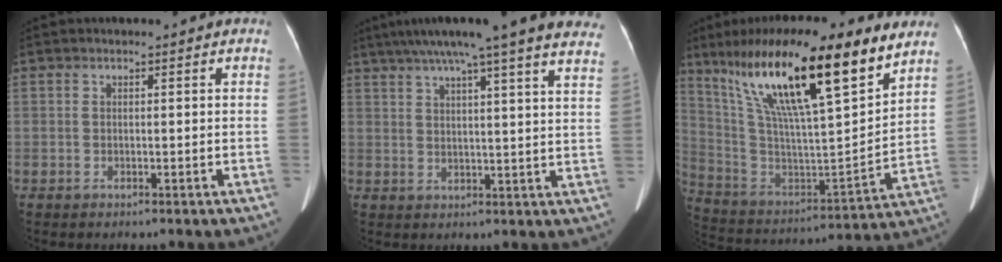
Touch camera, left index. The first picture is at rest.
{"total": 24.0, "force": [20.4, 0.1, 12.8], "torque": [-0.199, -0.007, 0.250]}
{"total": 25.8, "force": [15.9, 3.7, 19.9], "torque": [-0.374, 0.019, 0.279]}